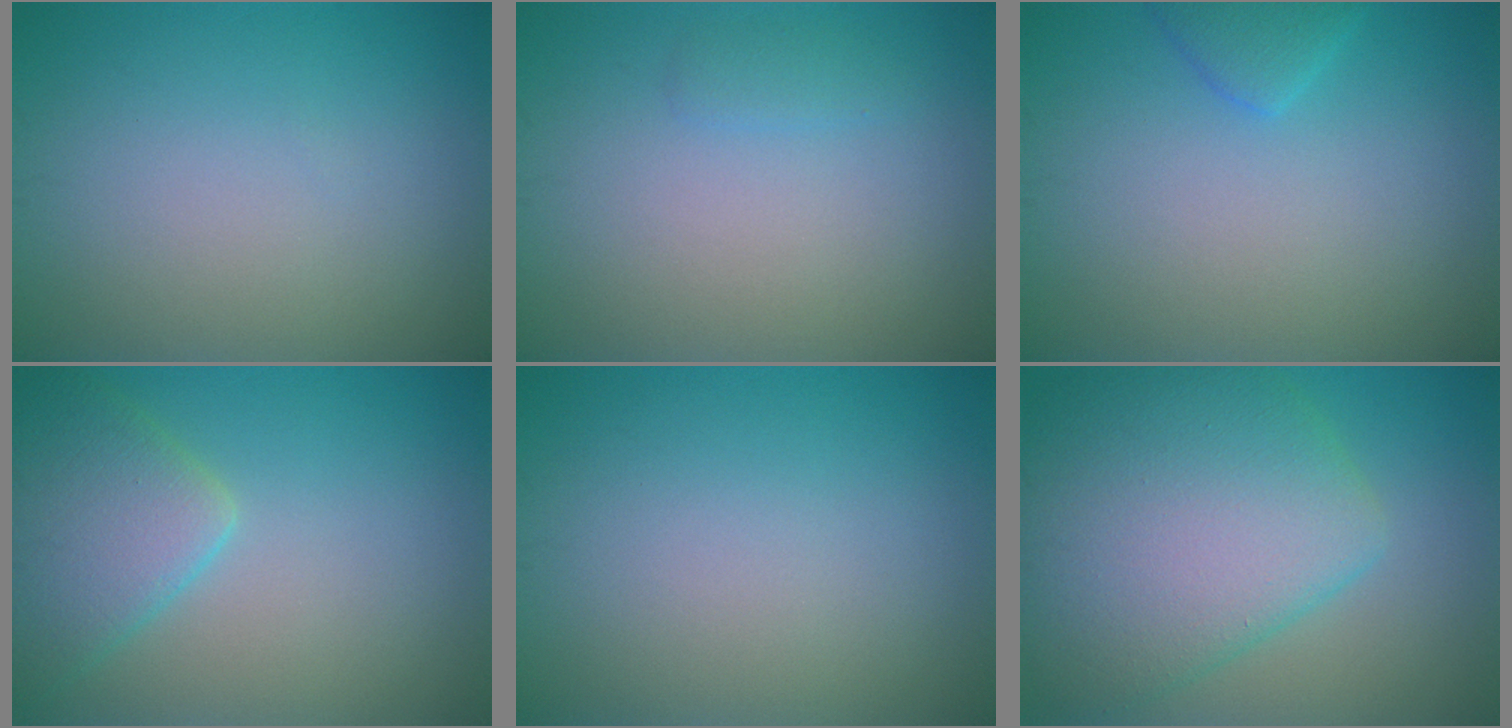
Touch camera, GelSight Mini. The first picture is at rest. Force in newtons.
{"total": 0.8, "press": 0.8, "slide": 0.1}
{"total": 1.7, "press": 1.7, "slide": 0.2}
{"total": 5.3, "press": 5.3, "slide": 0.4}
{"total": 0.0}
{"total": 9.9, "press": 9.9, "slide": 0.3}